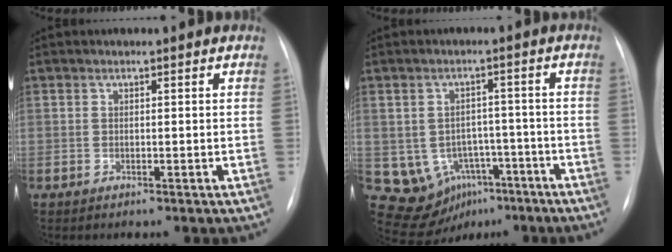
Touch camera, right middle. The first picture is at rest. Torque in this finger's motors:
{"motor_torque": [-0.20, -0.15, -0.01, -0.02]}